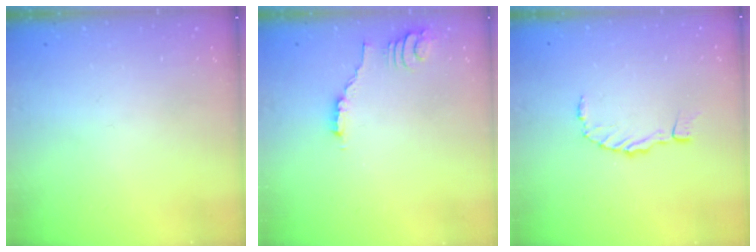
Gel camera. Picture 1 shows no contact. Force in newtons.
{"total": 1.6, "press": 1.6, "slide": 0.4}
{"total": 0.6, "press": 0.6, "slide": 0.2}